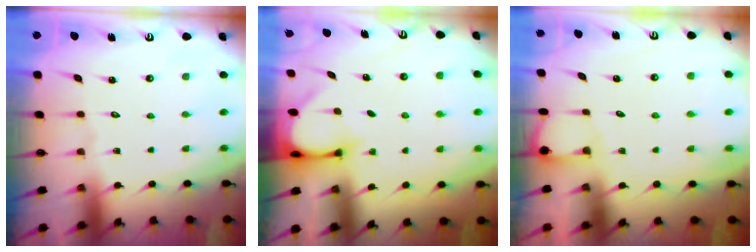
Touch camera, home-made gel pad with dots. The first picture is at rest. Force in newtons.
{"total": 3.3, "press": 3.3, "slide": 0.3}
{"total": 2.0, "press": 2.0, "slide": 0.2}